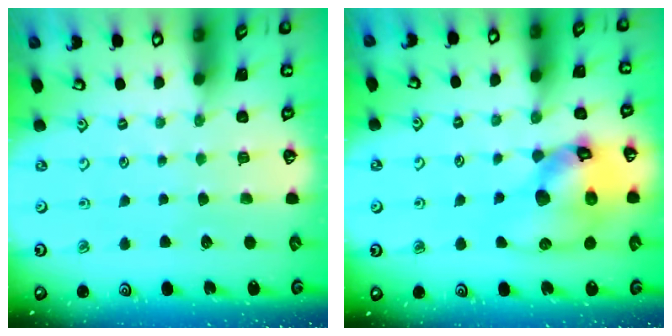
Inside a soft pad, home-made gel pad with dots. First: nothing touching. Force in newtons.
{"total": 17.7, "press": 17.5, "slide": 2.7}